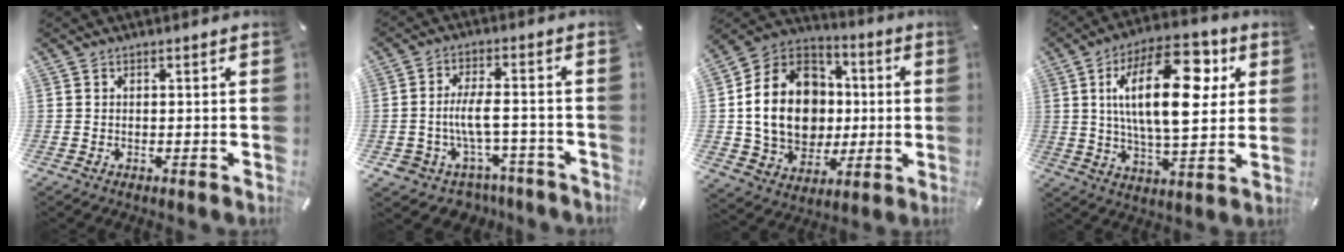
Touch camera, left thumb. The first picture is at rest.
{"total": 8.9, "force": [-2.6, 5.7, 6.4], "torque": [-0.135, 0.015, -0.042]}
{"total": 18.8, "force": [-0.3, 15.8, 10.1], "torque": [-0.211, 0.007, 0.002]}
{"total": 22.8, "force": [6.4, 10.6, 19.2], "torque": [-0.326, -0.005, 0.095]}